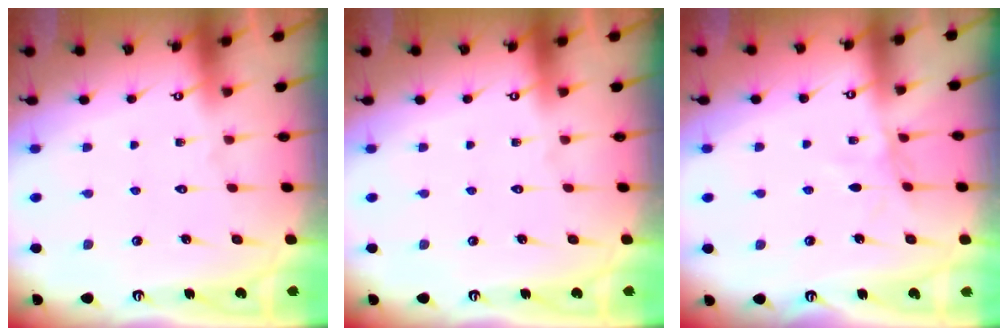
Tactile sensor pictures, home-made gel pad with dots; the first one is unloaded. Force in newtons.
{"total": 0.0}
{"total": 5.2, "press": 5.2, "slide": 0.4}